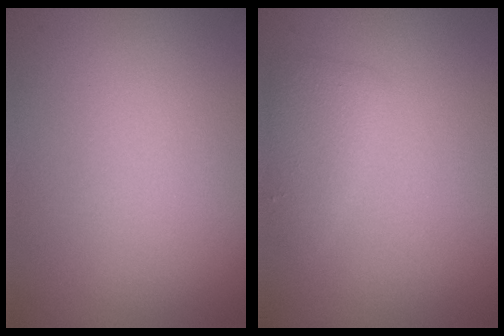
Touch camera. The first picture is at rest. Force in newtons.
{"total": 1.9, "press": 1.9, "slide": 0.0}